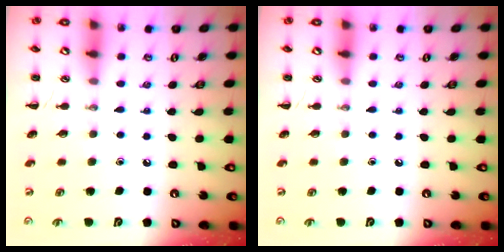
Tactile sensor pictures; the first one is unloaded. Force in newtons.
{"total": 0.0}